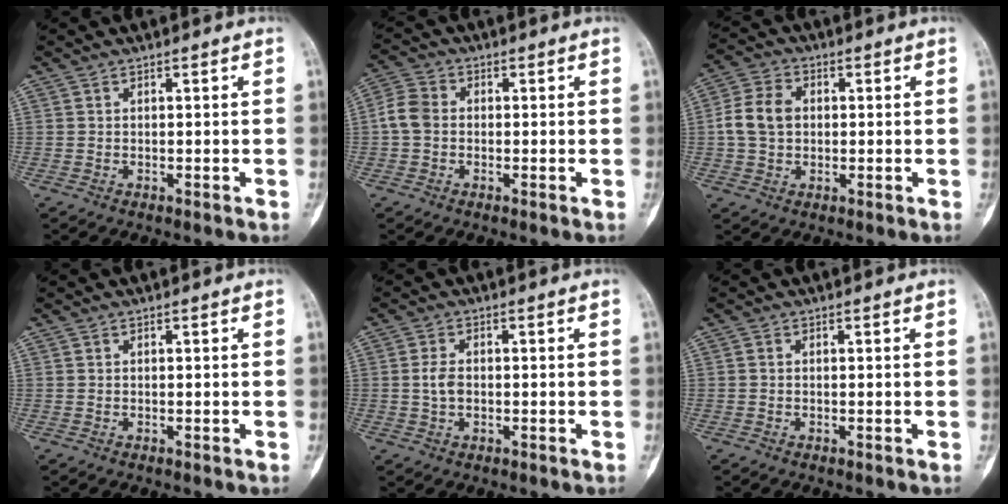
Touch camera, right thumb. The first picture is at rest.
{"total": 5.0, "force": [-0.2, 4.0, 2.9], "torque": [-0.058, 0.014, -0.013]}
{"total": 7.6, "force": [0.3, 5.8, 4.9], "torque": [-0.088, 0.016, 0.001]}
{"total": 0.0}
{"total": 3.2, "force": [-0.1, 2.0, 2.5], "torque": [-0.047, 0.003, -0.005]}
{"total": 0.0}